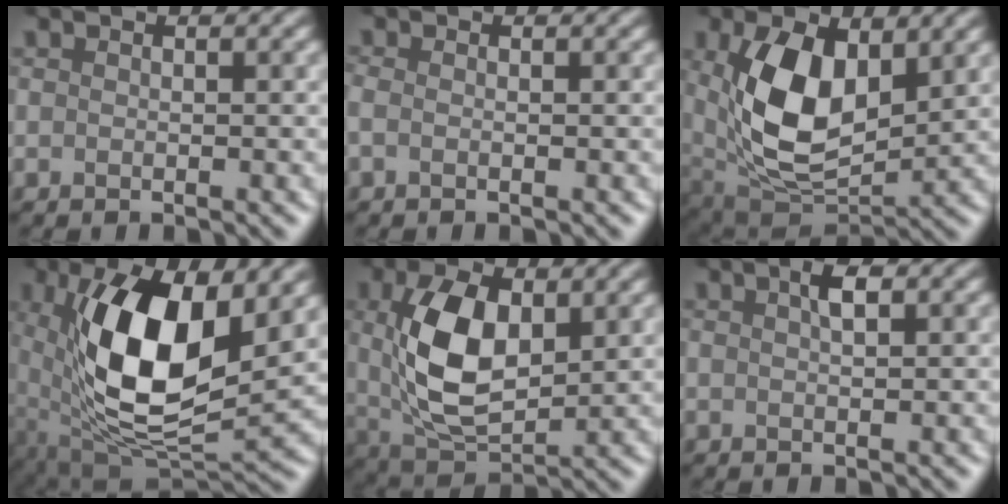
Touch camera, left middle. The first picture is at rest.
{"total": 1.0, "force": [-0.8, -0.4, -0.3], "torque": [0.000, -0.004, -0.006]}
{"total": 7.8, "force": [1.7, 4.3, 6.3], "torque": [-0.153, -0.005, 0.048]}
{"total": 10.6, "force": [1.5, 5.0, 9.2], "torque": [-0.190, -0.006, 0.043]}
{"total": 6.3, "force": [1.2, 3.3, 5.2], "torque": [-0.130, 0.003, 0.040]}
{"total": 0.7, "force": [0.2, -0.6, 0.4], "torque": [-0.019, 0.009, 0.017]}